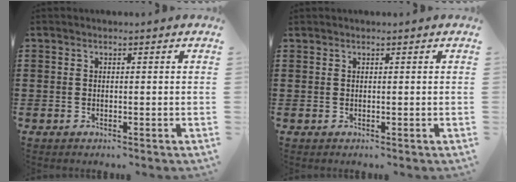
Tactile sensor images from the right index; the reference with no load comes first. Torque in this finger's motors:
{"motor_torque": [-0.90, 1.24, -0.03, 0.00]}